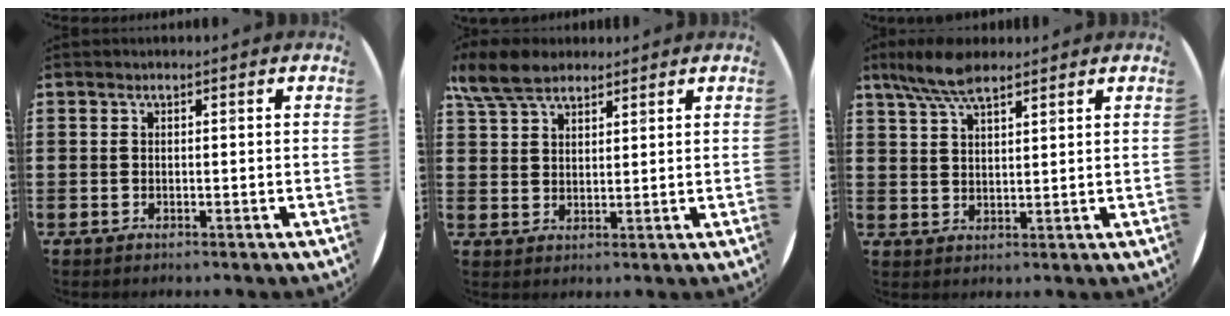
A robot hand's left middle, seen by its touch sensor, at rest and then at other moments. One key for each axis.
{"total": 6.4, "fx": 5.4, "fy": 2.3, "fz": 2.5, "tx": -0.064, "ty": -0.005, "tz": 0.103}
{"total": 6.7, "fx": 5.2, "fy": 2.1, "fz": 3.7, "tx": -0.084, "ty": -0.006, "tz": 0.095}